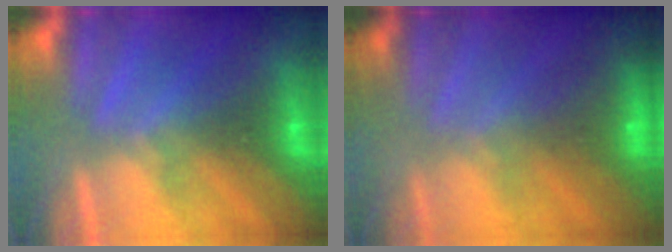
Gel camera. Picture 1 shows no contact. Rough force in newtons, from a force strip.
{"total": 2.8}